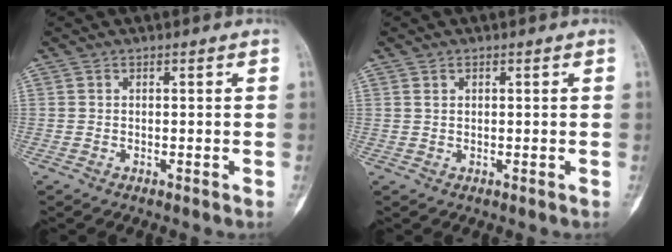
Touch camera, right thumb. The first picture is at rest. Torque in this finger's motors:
{"motor_torque": [-0.72, 0.00, 0.39, -0.02, -0.08]}